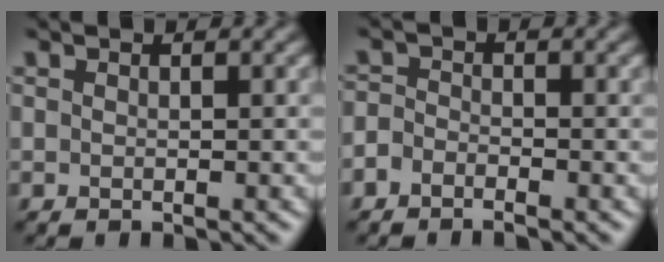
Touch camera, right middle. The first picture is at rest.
{"total": 1.7, "force": [-1.3, 0.8, 0.6], "torque": [-0.011, 0.002, -0.033]}